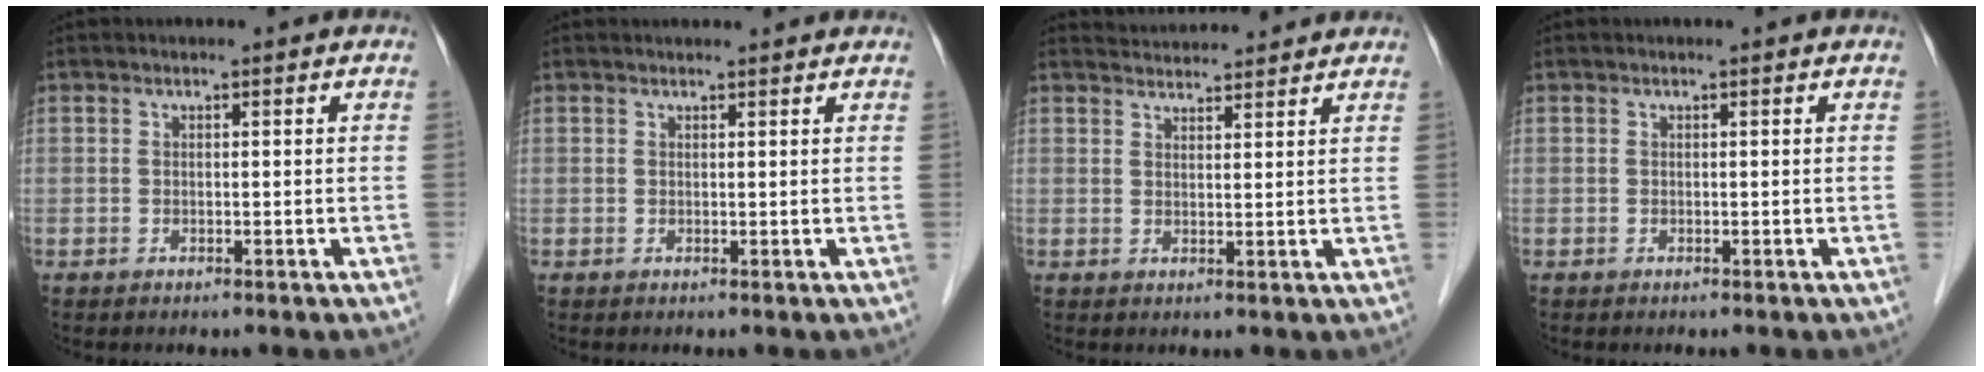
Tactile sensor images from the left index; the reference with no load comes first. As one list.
[{"total": 3.5, "force": [3.3, 0.5, 0.7], "torque": [-0.012, 0.022, 0.039]}, {"total": 5.9, "force": [5.9, 0.5, 0.6], "torque": [-0.014, 0.029, 0.081]}, {"total": 0.0}]